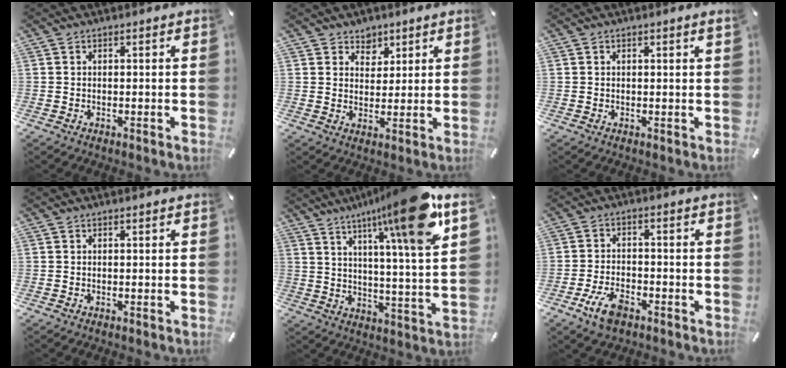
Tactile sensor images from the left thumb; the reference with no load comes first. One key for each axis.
{"total": 4.8, "fx": 2.9, "fy": 3.7, "fz": 0.1, "tx": 0.006, "ty": -0.016, "tz": 0.049}
{"total": 0.7, "fx": 0.4, "fy": 0.0, "fz": 0.6, "tx": -0.009, "ty": -0.001, "tz": 0.006}
{"total": 0.0}
{"total": 19.4, "fx": 12.3, "fy": 2.1, "fz": 14.9, "tx": -0.221, "ty": -0.071, "tz": 0.180}
{"total": 7.2, "fx": -3.9, "fy": 3.7, "fz": 4.7, "tx": -0.102, "ty": 0.013, "tz": -0.072}